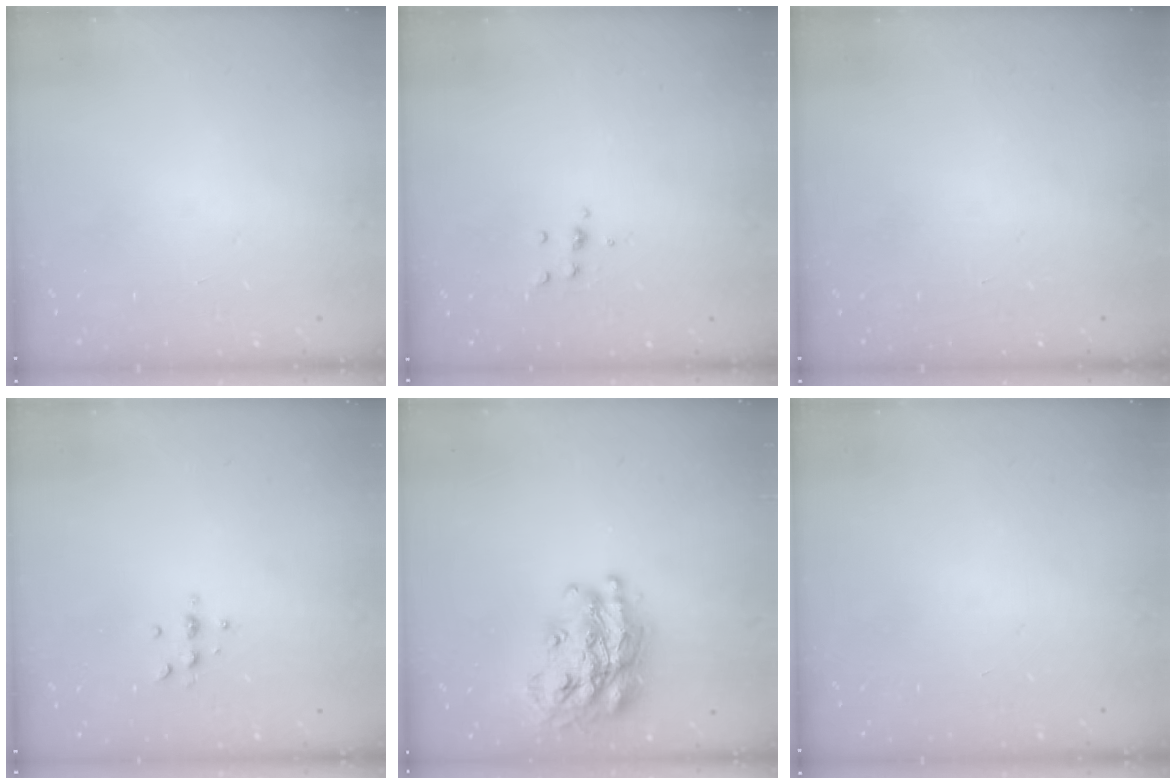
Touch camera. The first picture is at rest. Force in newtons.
{"total": 4.8, "press": 4.8, "slide": 0.5}
{"total": 0.0}
{"total": 4.3, "press": 4.3, "slide": 0.6}
{"total": 23.2, "press": 23.2, "slide": 1.8}
{"total": 0.0}